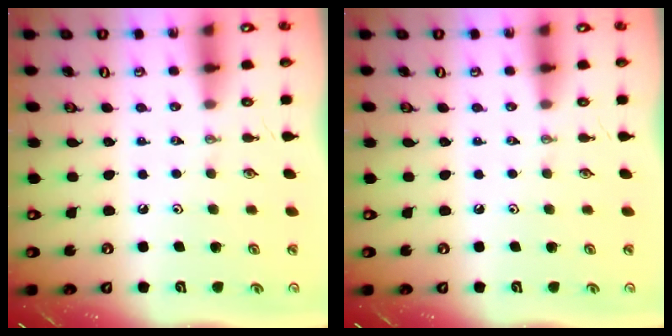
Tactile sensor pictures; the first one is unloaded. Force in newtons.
{"total": 0.0}